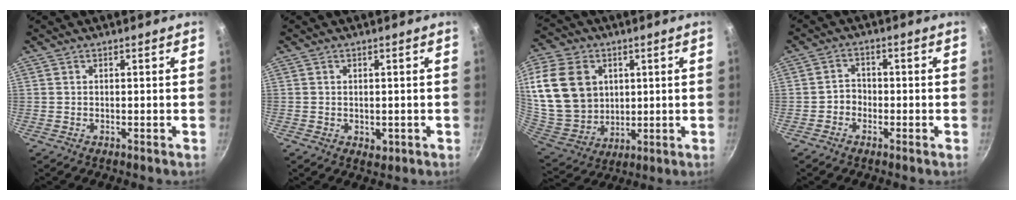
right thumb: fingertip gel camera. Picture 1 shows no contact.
{"total": 2.1, "force": [-0.3, 1.7, 1.2], "torque": [-0.015, -0.004, -0.001]}
{"total": 19.7, "force": [5.0, 15.4, 11.4], "torque": [-0.210, -0.015, 0.111]}
{"total": 2.8, "force": [-1.2, 2.3, 1.0], "torque": [0.005, 0.019, -0.025]}